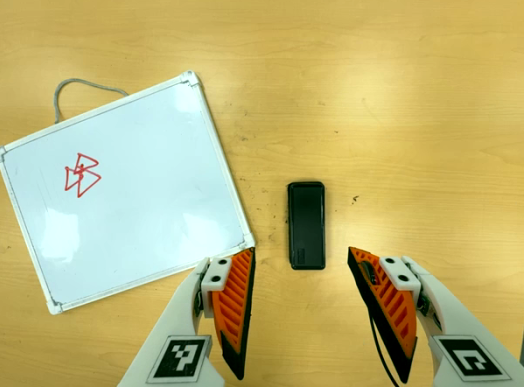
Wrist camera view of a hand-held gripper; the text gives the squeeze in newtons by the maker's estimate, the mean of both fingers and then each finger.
{"total": 0.0}